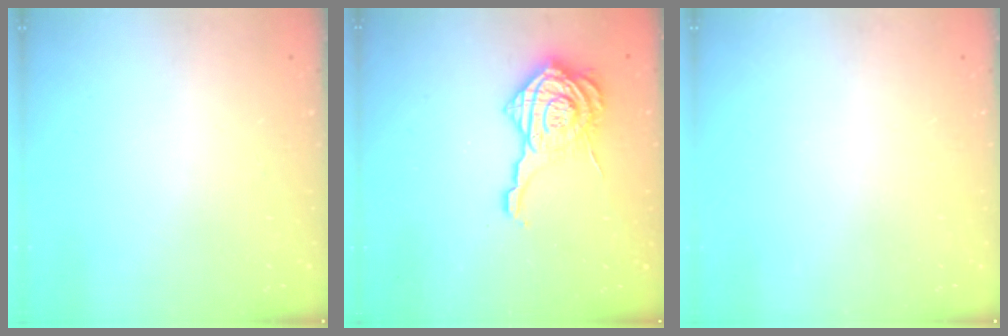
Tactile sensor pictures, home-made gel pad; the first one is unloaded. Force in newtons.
{"total": 13.9, "press": 13.8, "slide": 1.7}
{"total": 0.0}